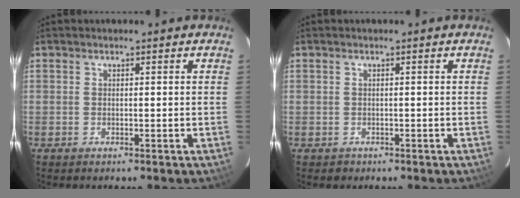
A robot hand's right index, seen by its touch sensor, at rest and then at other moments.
{"total": 1.1, "force": [-0.5, 1.0, 0.0], "torque": [0.001, 0.002, -0.001]}